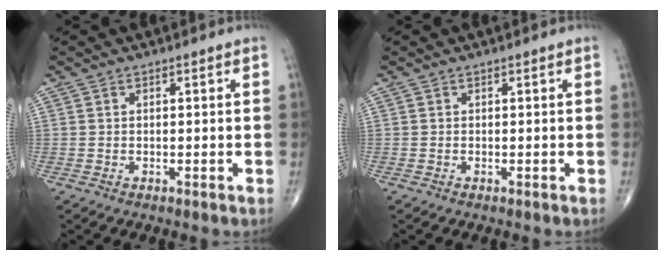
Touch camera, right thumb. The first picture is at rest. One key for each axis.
{"total": 0.0}